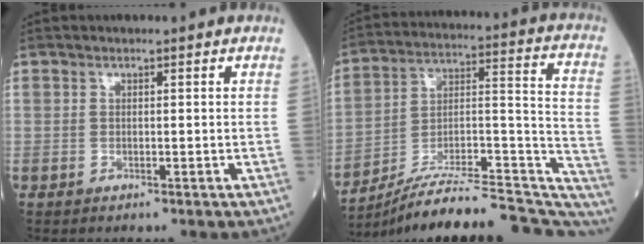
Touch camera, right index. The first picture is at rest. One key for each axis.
{"total": 26.6, "fx": -23.6, "fy": 4.2, "fz": 11.5, "tx": -0.117, "ty": 0.036, "tz": -0.343}